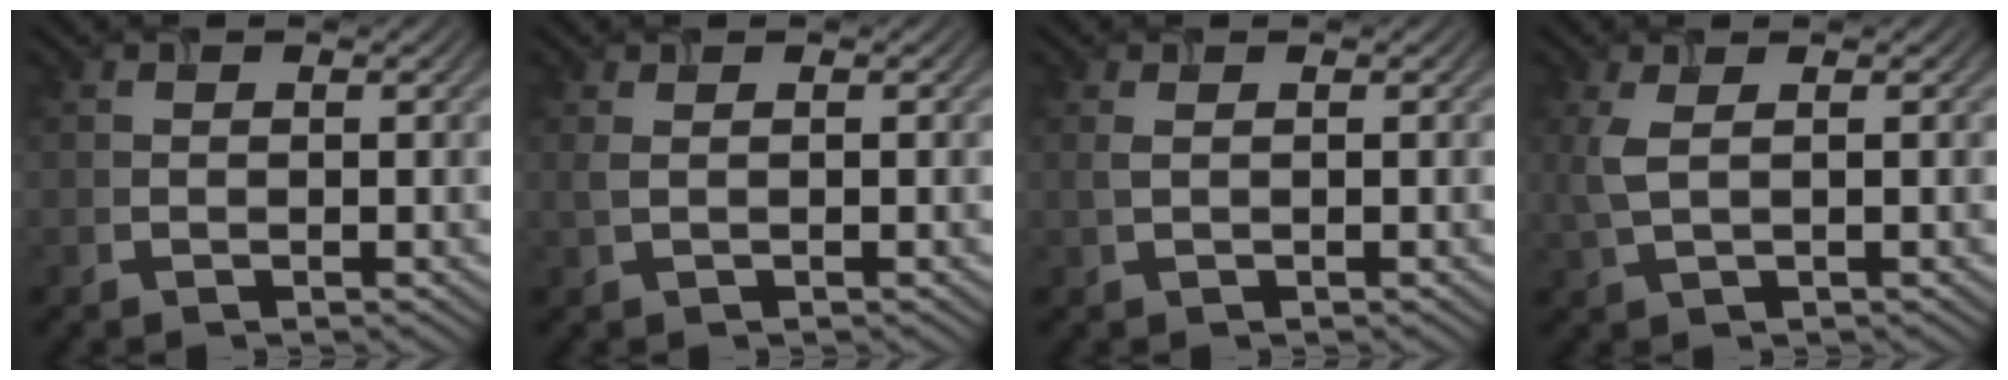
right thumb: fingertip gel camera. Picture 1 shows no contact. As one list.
[{"total": 1.2, "force": [0.2, 0.3, 1.1], "torque": [-0.029, 0.005, 0.005]}, {"total": 1.0, "force": [0.2, 0.2, 0.9], "torque": [-0.024, 0.004, 0.004]}, {"total": 3.0, "force": [0.6, 0.9, 2.8], "torque": [-0.071, 0.005, 0.014]}]